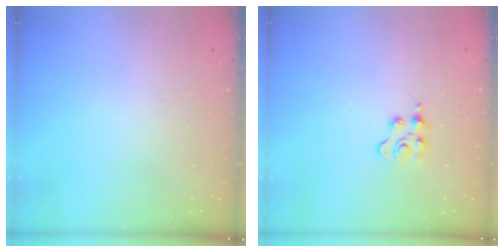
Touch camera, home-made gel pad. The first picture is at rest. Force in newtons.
{"total": 2.4, "press": 2.4, "slide": 0.4}